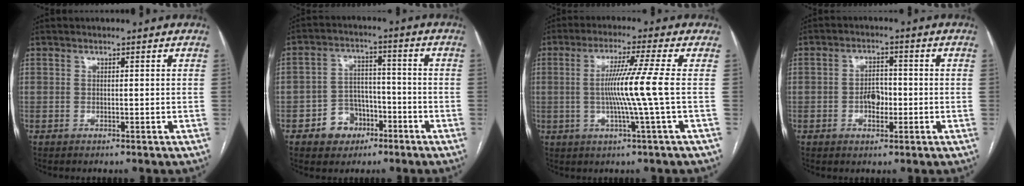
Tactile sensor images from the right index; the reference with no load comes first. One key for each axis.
{"total": 6.7, "fx": -3.3, "fy": 5.4, "fz": 2.2, "tx": -0.039, "ty": 0.021, "tz": -0.045}
{"total": 8.2, "fx": -0.4, "fy": -2.2, "fz": 7.9, "tx": -0.150, "ty": 0.000, "tz": -0.004}
{"total": 3.9, "fx": -0.9, "fy": 2.3, "fz": 3.0, "tx": -0.050, "ty": 0.007, "tz": -0.016}